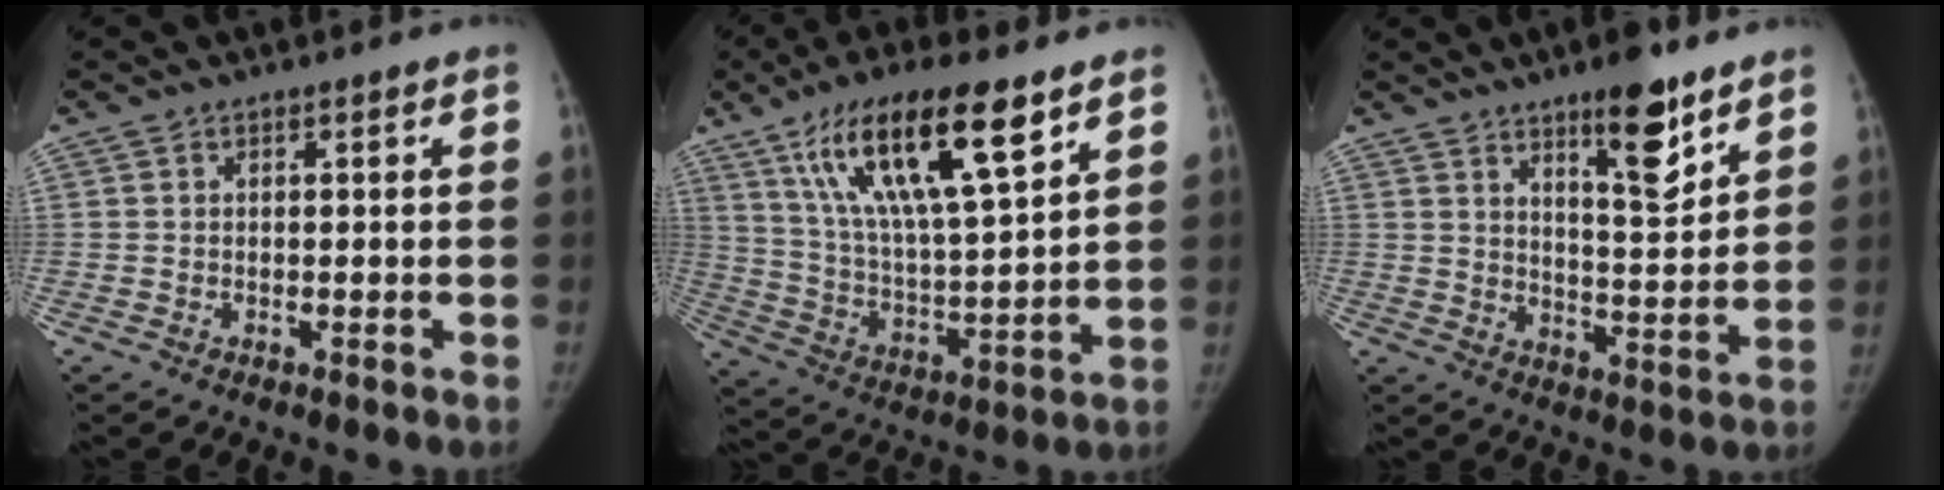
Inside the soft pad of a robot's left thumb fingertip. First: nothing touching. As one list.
[{"total": 20.8, "force": [11.5, 5.6, 16.5], "torque": [-0.280, -0.035, 0.212]}, {"total": 11.3, "force": [7.4, 3.1, 7.9], "torque": [-0.098, -0.054, 0.116]}]